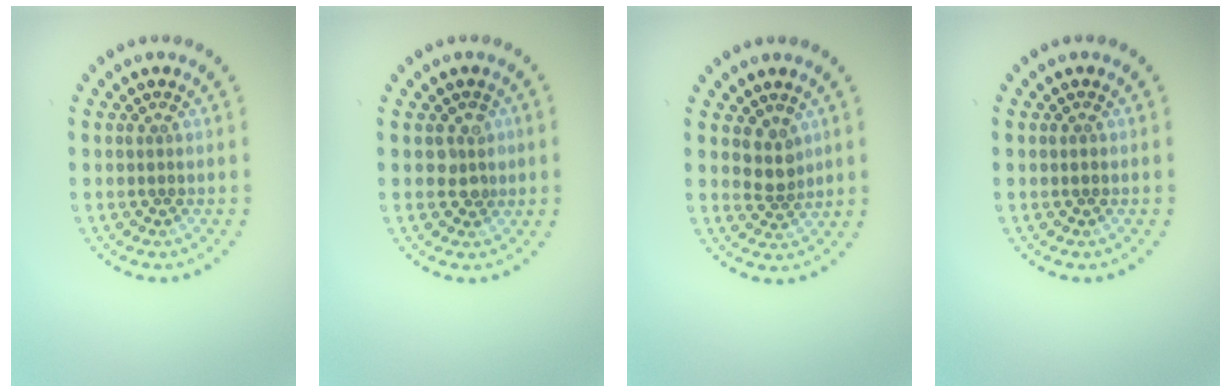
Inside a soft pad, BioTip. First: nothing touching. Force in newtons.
{"total": 1.7, "press": 1.6, "slide": 0.6}
{"total": 2.2, "press": 1.7, "slide": 1.3}
{"total": 0.7, "press": 0.7, "slide": 0.0}